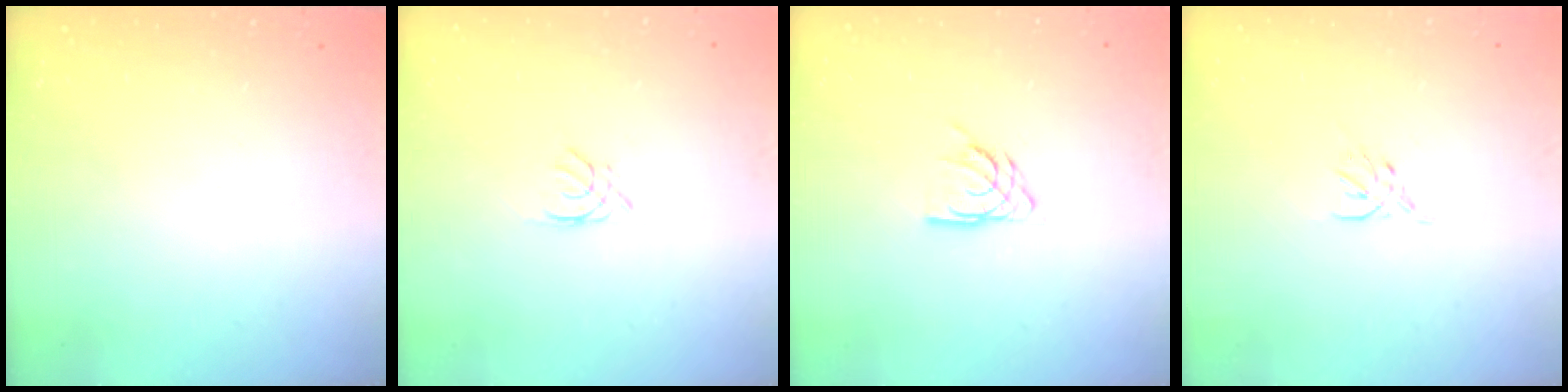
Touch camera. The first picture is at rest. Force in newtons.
{"total": 1.3, "press": 1.3, "slide": 0.3}
{"total": 7.1, "press": 7.0, "slide": 0.6}
{"total": 2.3, "press": 2.2, "slide": 0.5}